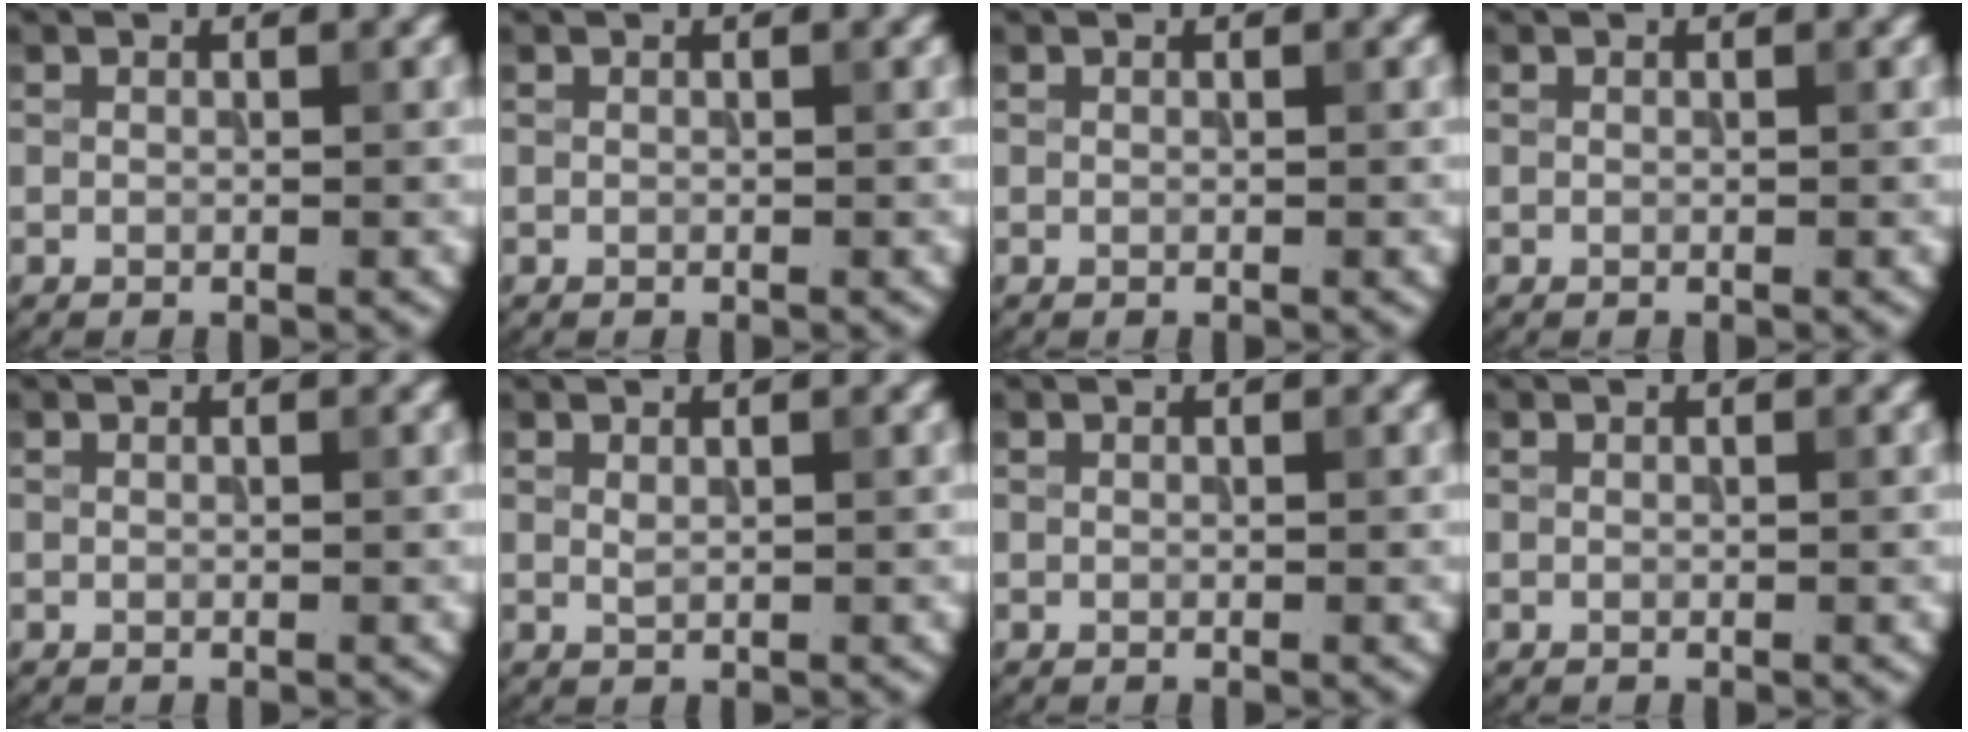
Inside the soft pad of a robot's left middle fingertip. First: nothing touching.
{"total": 0.0}
{"total": 0.0}
{"total": 0.0}
{"total": 0.0}
{"total": 0.7, "force": [0.4, 0.2, 0.5], "torque": [-0.012, 0.002, 0.009]}
{"total": 0.0}
{"total": 0.0}